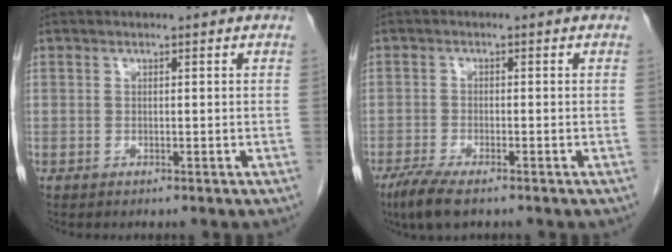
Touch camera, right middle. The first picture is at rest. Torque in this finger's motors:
{"motor_torque": [0.57, -0.37, 0.07, 0.04]}